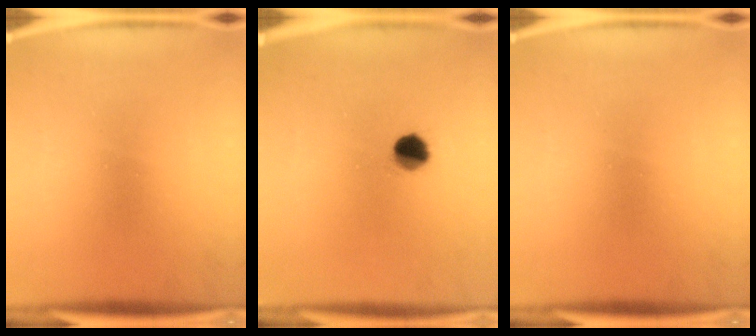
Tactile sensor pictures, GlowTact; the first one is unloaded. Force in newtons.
{"total": 5.1}
{"total": 0.0}